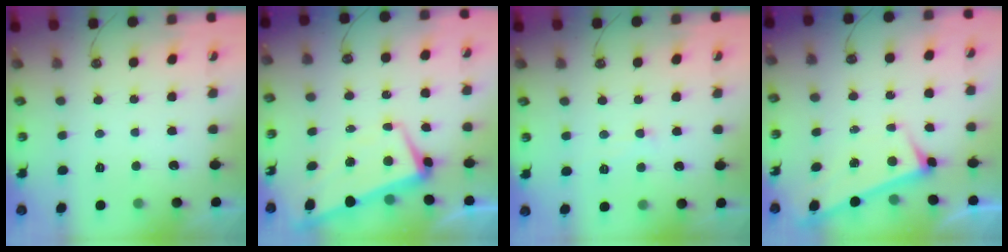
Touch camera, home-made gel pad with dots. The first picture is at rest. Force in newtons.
{"total": 1.2, "press": 0.4, "slide": 1.1}
{"total": 0.8, "press": 0.6, "slide": 0.5}
{"total": 3.0, "press": 3.0, "slide": 0.2}